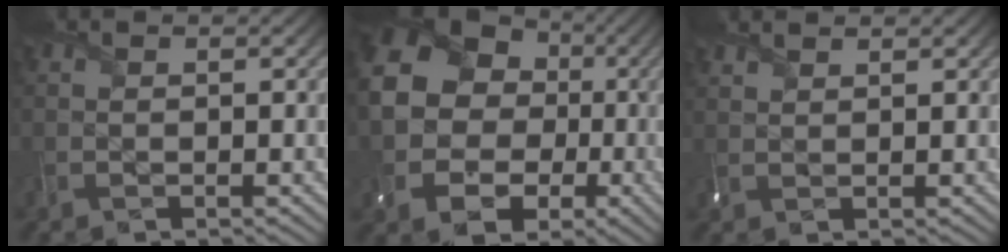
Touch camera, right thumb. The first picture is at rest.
{"total": 19.0, "force": [0.1, 16.6, 9.2], "torque": [-0.222, -0.014, -0.021]}
{"total": 2.0, "force": [1.8, 0.4, 0.8], "torque": [-0.024, 0.004, 0.037]}